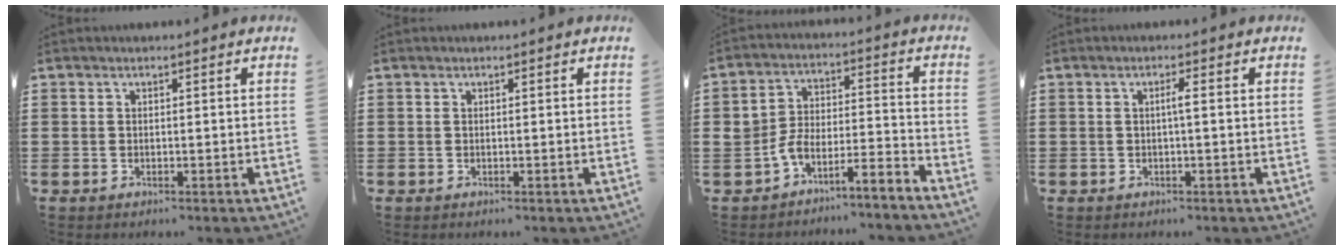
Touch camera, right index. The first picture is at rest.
{"total": 0.0}
{"total": 5.6, "force": [-5.4, 0.5, 1.7], "torque": [-0.035, 0.002, -0.109]}
{"total": 1.5, "force": [-0.1, -0.1, 1.4], "torque": [-0.028, -0.001, -0.005]}